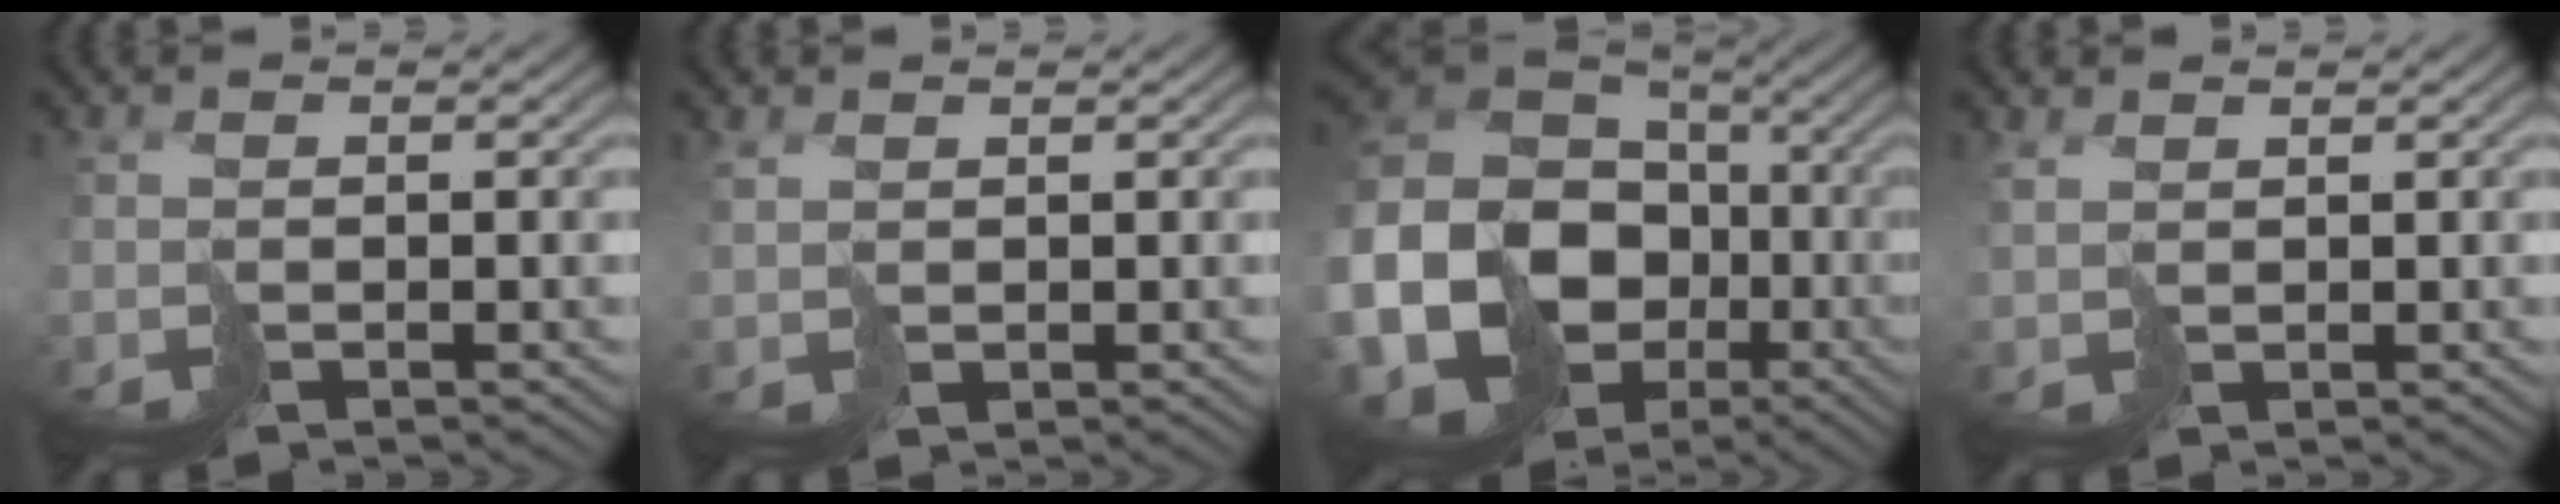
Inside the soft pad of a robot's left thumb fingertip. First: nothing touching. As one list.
[{"total": 1.5, "force": [1.4, 0.5, -0.1], "torque": [-0.003, 0.000, 0.034]}, {"total": 22.1, "force": [-7.4, 18.2, 10.1], "torque": [-0.263, -0.050, -0.133]}, {"total": 1.9, "force": [1.8, 0.3, -0.2], "torque": [-0.002, 0.003, 0.044]}]